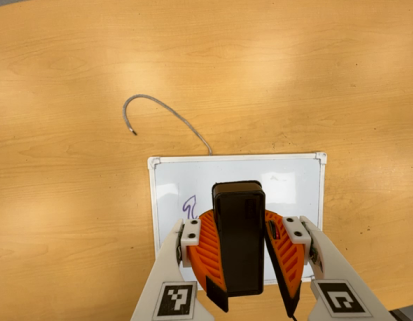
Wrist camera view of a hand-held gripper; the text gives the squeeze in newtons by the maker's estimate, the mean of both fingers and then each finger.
{"total": 10.1, "left": 10.2, "right": 10.1}